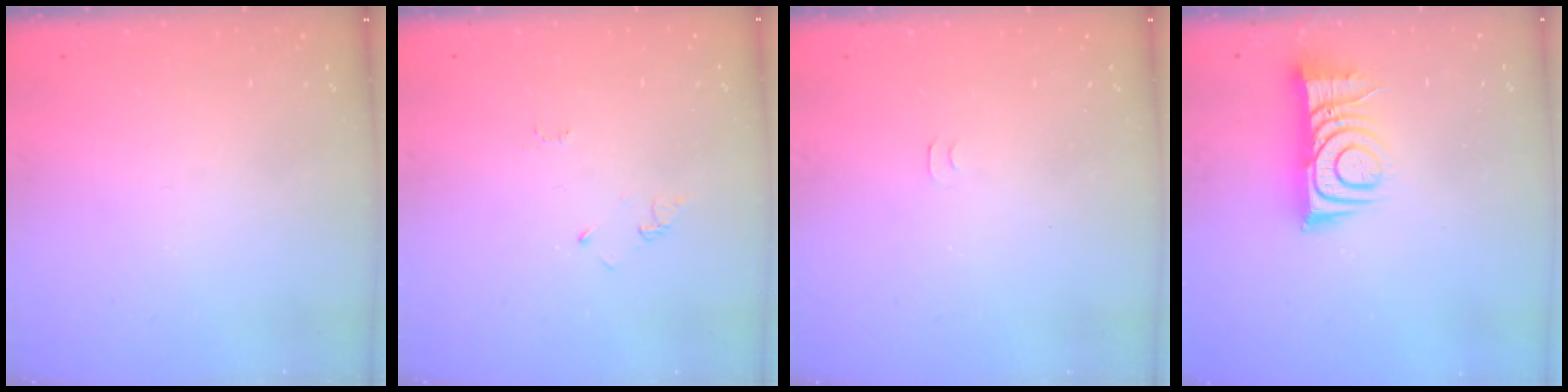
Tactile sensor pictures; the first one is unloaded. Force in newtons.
{"total": 2.6, "press": 2.6, "slide": 0.4}
{"total": 4.0, "press": 4.0, "slide": 0.6}
{"total": 9.6, "press": 9.6, "slide": 0.7}